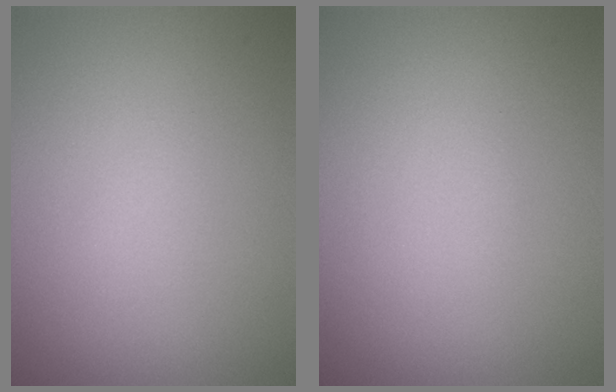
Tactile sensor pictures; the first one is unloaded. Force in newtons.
{"total": 0.0}